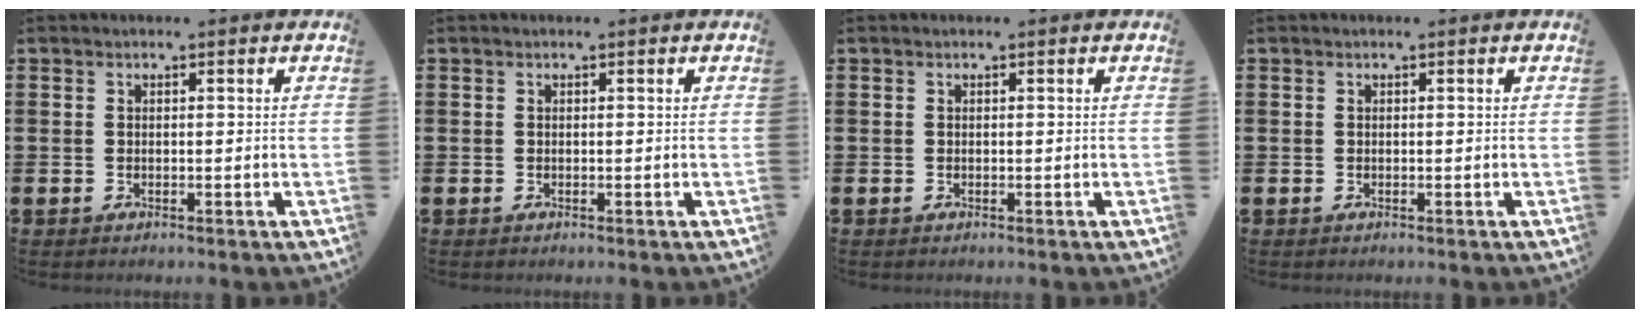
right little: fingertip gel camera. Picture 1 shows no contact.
{"total": 0.0}
{"total": 0.0}
{"total": 0.0}